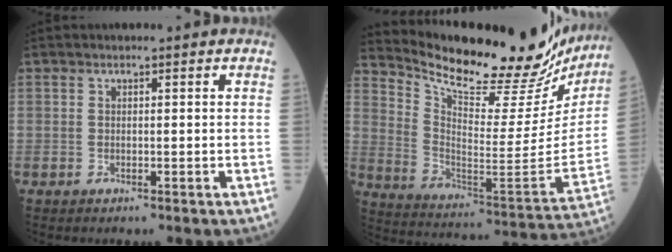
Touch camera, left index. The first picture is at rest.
{"total": 27.4, "force": [24.3, 5.8, 11.1], "torque": [-0.182, -0.072, 0.338]}